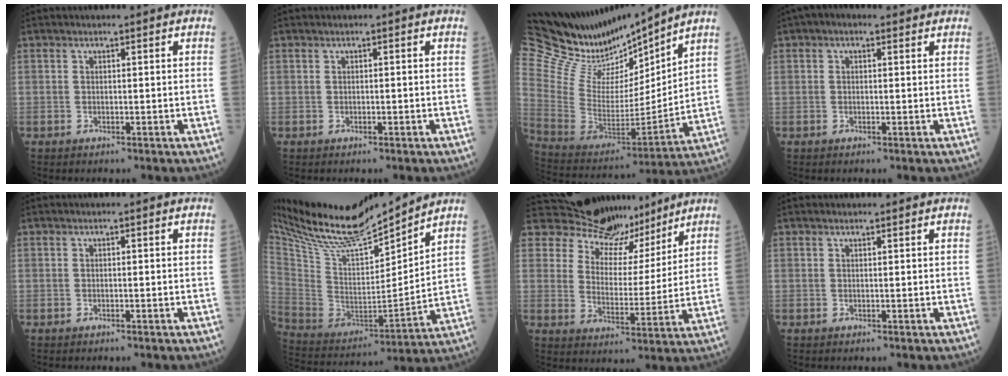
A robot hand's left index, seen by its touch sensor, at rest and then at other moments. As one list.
[{"total": 0.0}, {"total": 20.9, "force": [19.5, 3.2, 6.8], "torque": [-0.151, -0.027, 0.355]}, {"total": 2.7, "force": [1.6, 1.5, 1.5], "torque": [-0.029, 0.025, 0.021]}, {"total": 0.0}, {"total": 22.2, "force": [19.6, 3.0, 9.9], "torque": [-0.201, -0.009, 0.346]}, {"total": 13.5, "force": [12.2, 5.2, 2.4], "torque": [-0.041, -0.002, 0.177]}, {"total": 1.1, "force": [1.0, 0.1, 0.2], "torque": [-0.005, 0.005, 0.015]}]